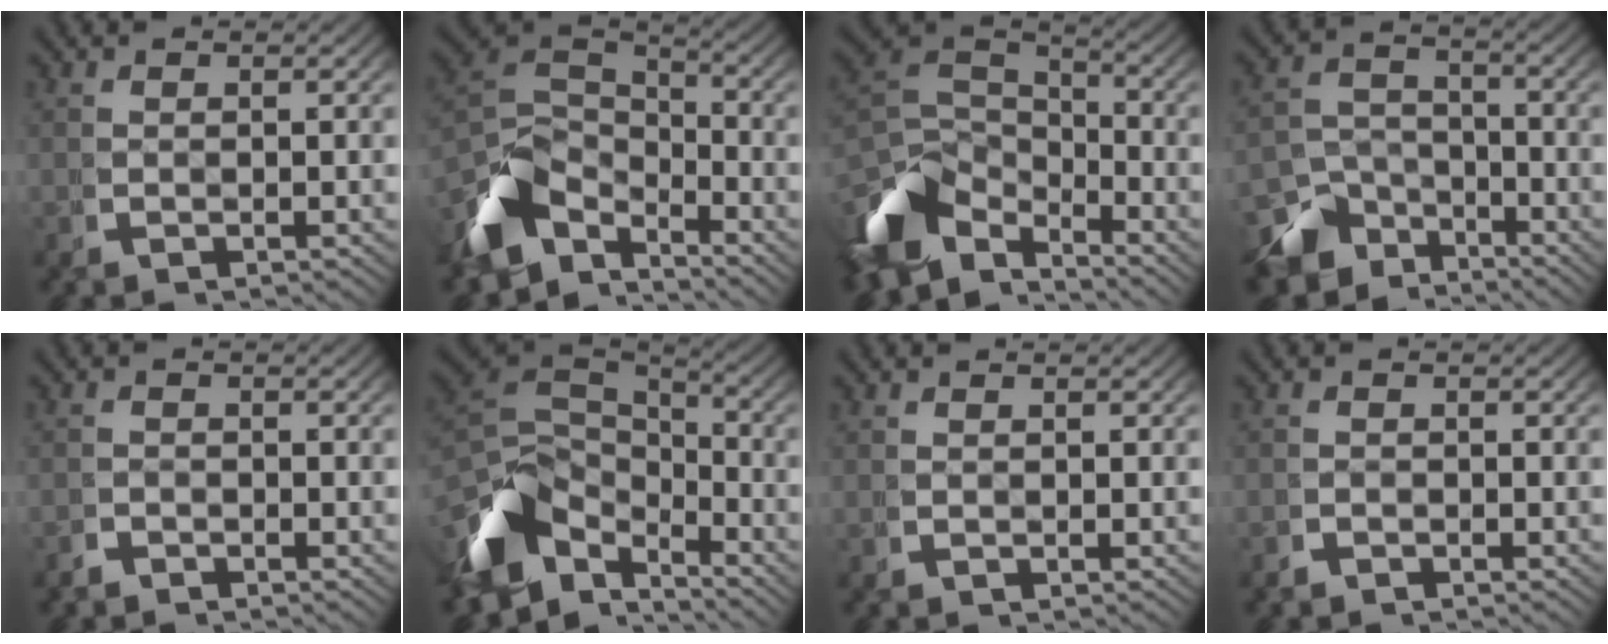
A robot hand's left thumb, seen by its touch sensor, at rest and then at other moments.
{"total": 10.0, "force": [-2.4, 6.7, 7.0], "torque": [-0.162, -0.030, -0.038]}
{"total": 10.9, "force": [-3.1, 7.3, 7.5], "torque": [-0.171, -0.032, -0.048]}
{"total": 9.0, "force": [-5.0, 6.3, 4.0], "torque": [-0.052, -0.037, -0.077]}
{"total": 1.2, "force": [-1.2, 0.4, -0.1], "torque": [0.006, -0.008, -0.024]}
{"total": 12.3, "force": [-2.5, 8.4, 8.7], "torque": [-0.200, -0.038, -0.033]}
{"total": 0.0}
{"total": 1.0, "force": [-0.9, 0.3, -0.1], "torque": [0.006, -0.006, -0.019]}